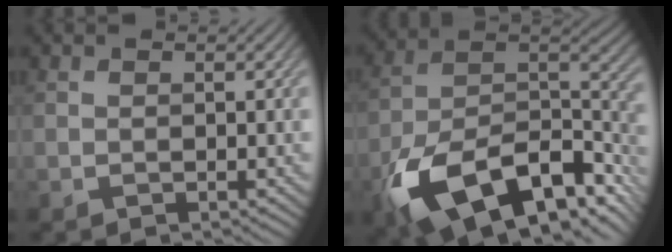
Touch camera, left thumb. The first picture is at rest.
{"total": 18.4, "force": [-9.5, 9.6, 12.4], "torque": [-0.252, -0.043, -0.152]}